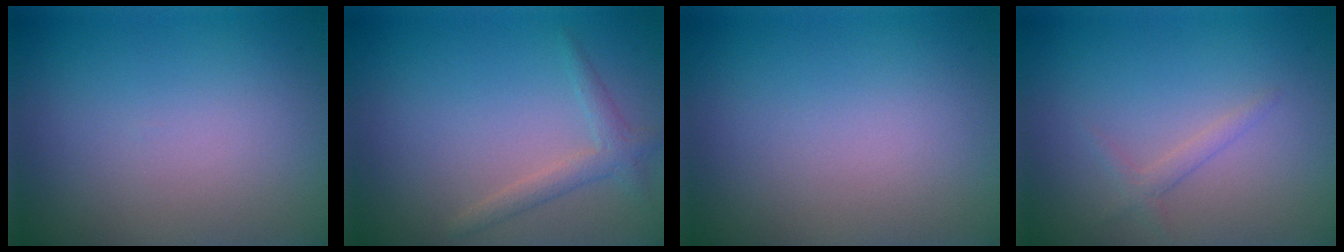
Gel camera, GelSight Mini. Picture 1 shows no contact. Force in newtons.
{"total": 1.8, "press": 1.8, "slide": 0.1}
{"total": 0.0}
{"total": 1.1, "press": 1.1, "slide": 0.1}